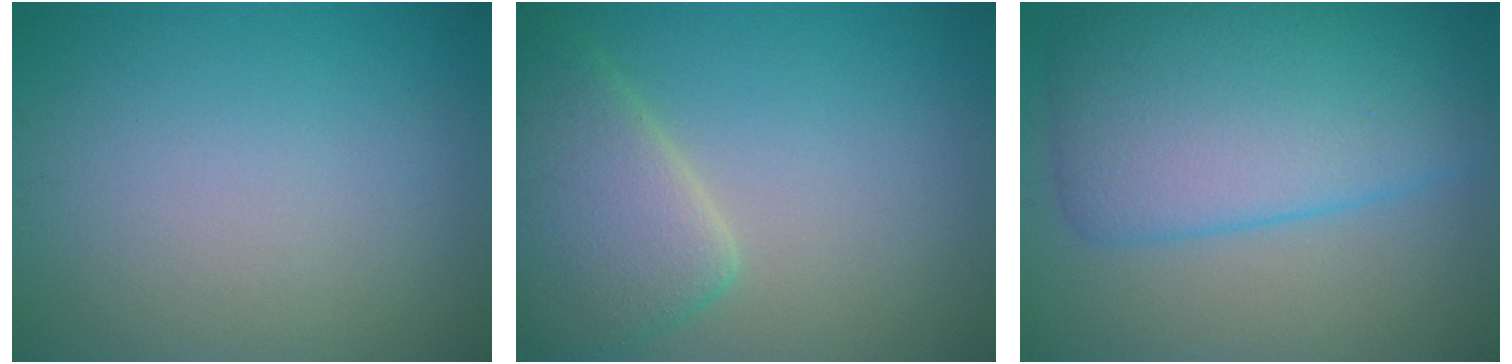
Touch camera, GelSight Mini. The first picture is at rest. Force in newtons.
{"total": 6.1, "press": 6.1, "slide": 0.4}
{"total": 9.0, "press": 9.0, "slide": 0.4}